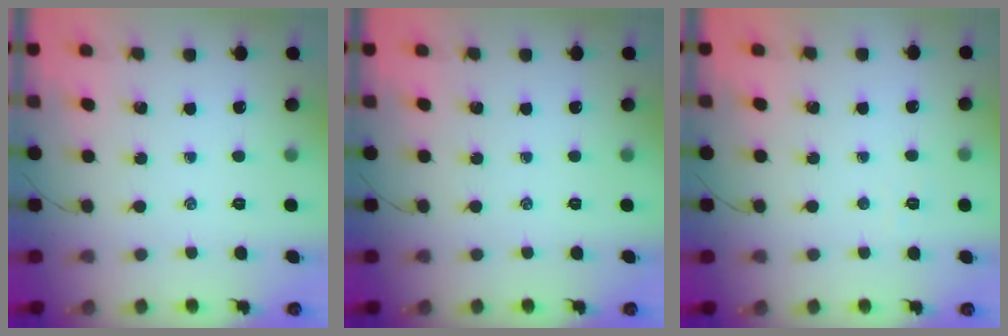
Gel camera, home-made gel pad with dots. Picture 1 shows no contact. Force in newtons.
{"total": 0.0}
{"total": 2.5, "press": 2.4, "slide": 0.7}